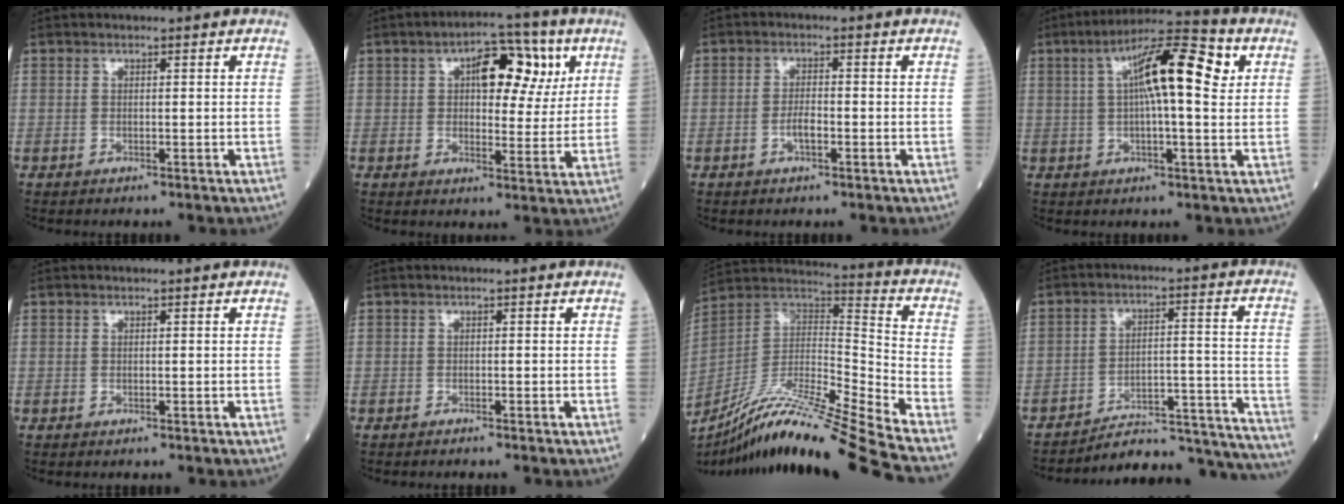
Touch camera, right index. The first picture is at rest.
{"total": 9.9, "force": [3.7, 4.8, 7.9], "torque": [-0.102, 0.024, 0.049]}
{"total": 2.4, "force": [-1.0, 0.6, 2.1], "torque": [-0.039, 0.003, -0.018]}
{"total": 12.0, "force": [3.1, 2.1, 11.4], "torque": [-0.190, 0.031, 0.045]}
{"total": 0.0}
{"total": 0.9, "force": [-0.8, -0.1, 0.3], "torque": [-0.004, 0.000, -0.014]}
{"total": 24.1, "force": [-20.3, -2.5, 12.7], "torque": [-0.222, -0.024, -0.360]}
{"total": 20.9, "force": [-20.6, 1.0, 3.7], "torque": [-0.005, 0.033, -0.275]}